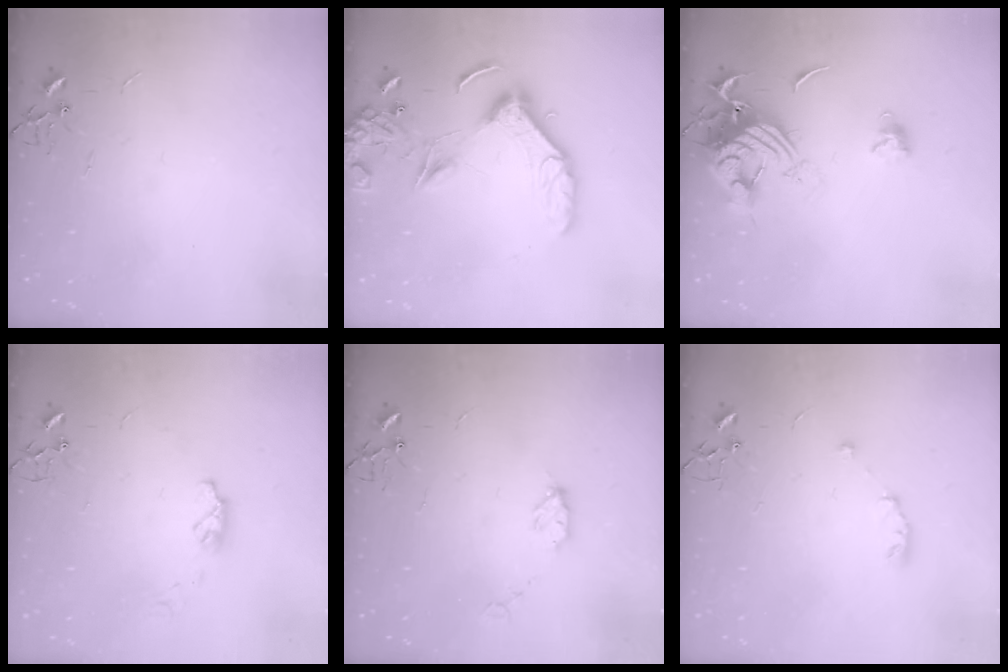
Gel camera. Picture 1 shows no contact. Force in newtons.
{"total": 13.1, "press": 12.9, "slide": 2.6}
{"total": 15.0, "press": 14.9, "slide": 1.6}
{"total": 5.4, "press": 5.3, "slide": 0.4}
{"total": 5.1, "press": 5.1, "slide": 0.5}
{"total": 5.7, "press": 5.7, "slide": 0.8}